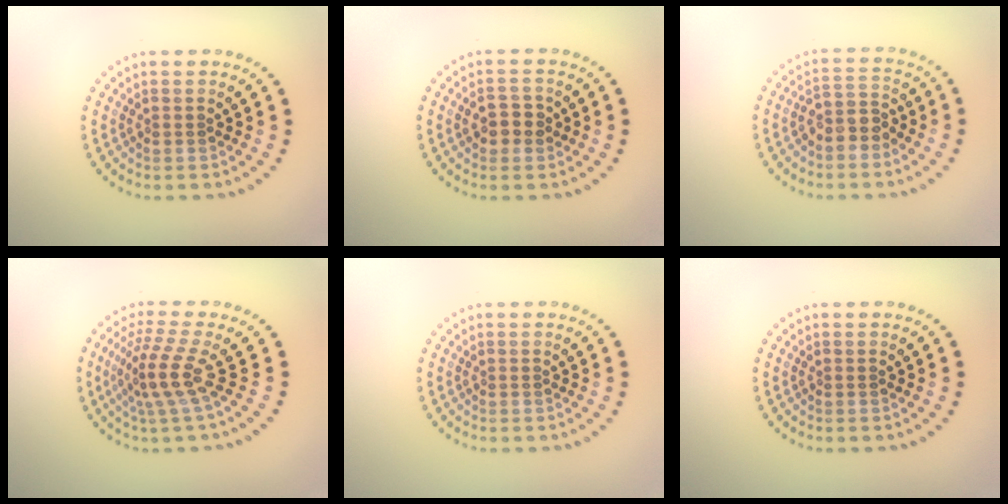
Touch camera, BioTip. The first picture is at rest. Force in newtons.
{"total": 2.4, "press": 2.3, "slide": 0.6}
{"total": 2.5, "press": 2.2, "slide": 1.2}
{"total": 3.7, "press": 2.6, "slide": 2.6}
{"total": 0.0}
{"total": 0.0}